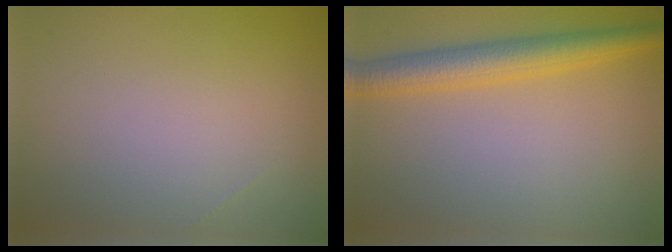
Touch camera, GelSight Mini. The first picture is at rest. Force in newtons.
{"total": 4.5, "press": 4.5, "slide": 0.2}